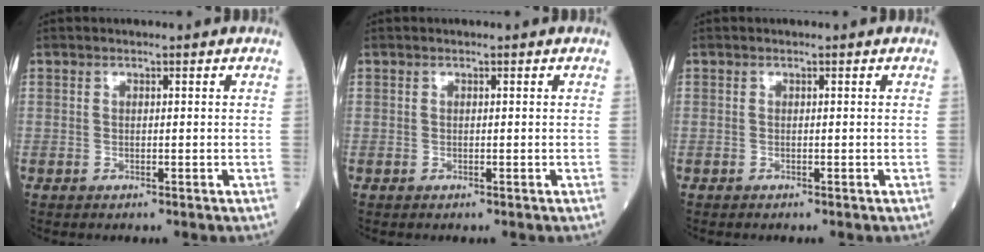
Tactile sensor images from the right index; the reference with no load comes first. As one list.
[{"total": 0.0}, {"total": 0.0}]